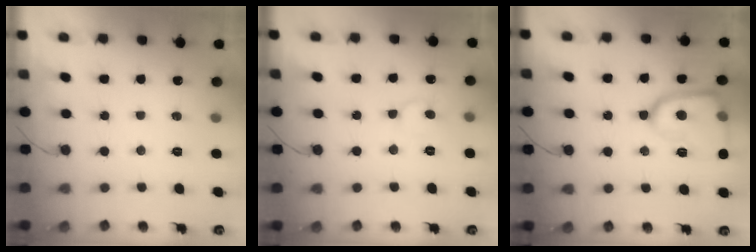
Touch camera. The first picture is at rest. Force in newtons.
{"total": 7.4, "press": 7.4, "slide": 0.3}
{"total": 14.1, "press": 14.1, "slide": 0.8}